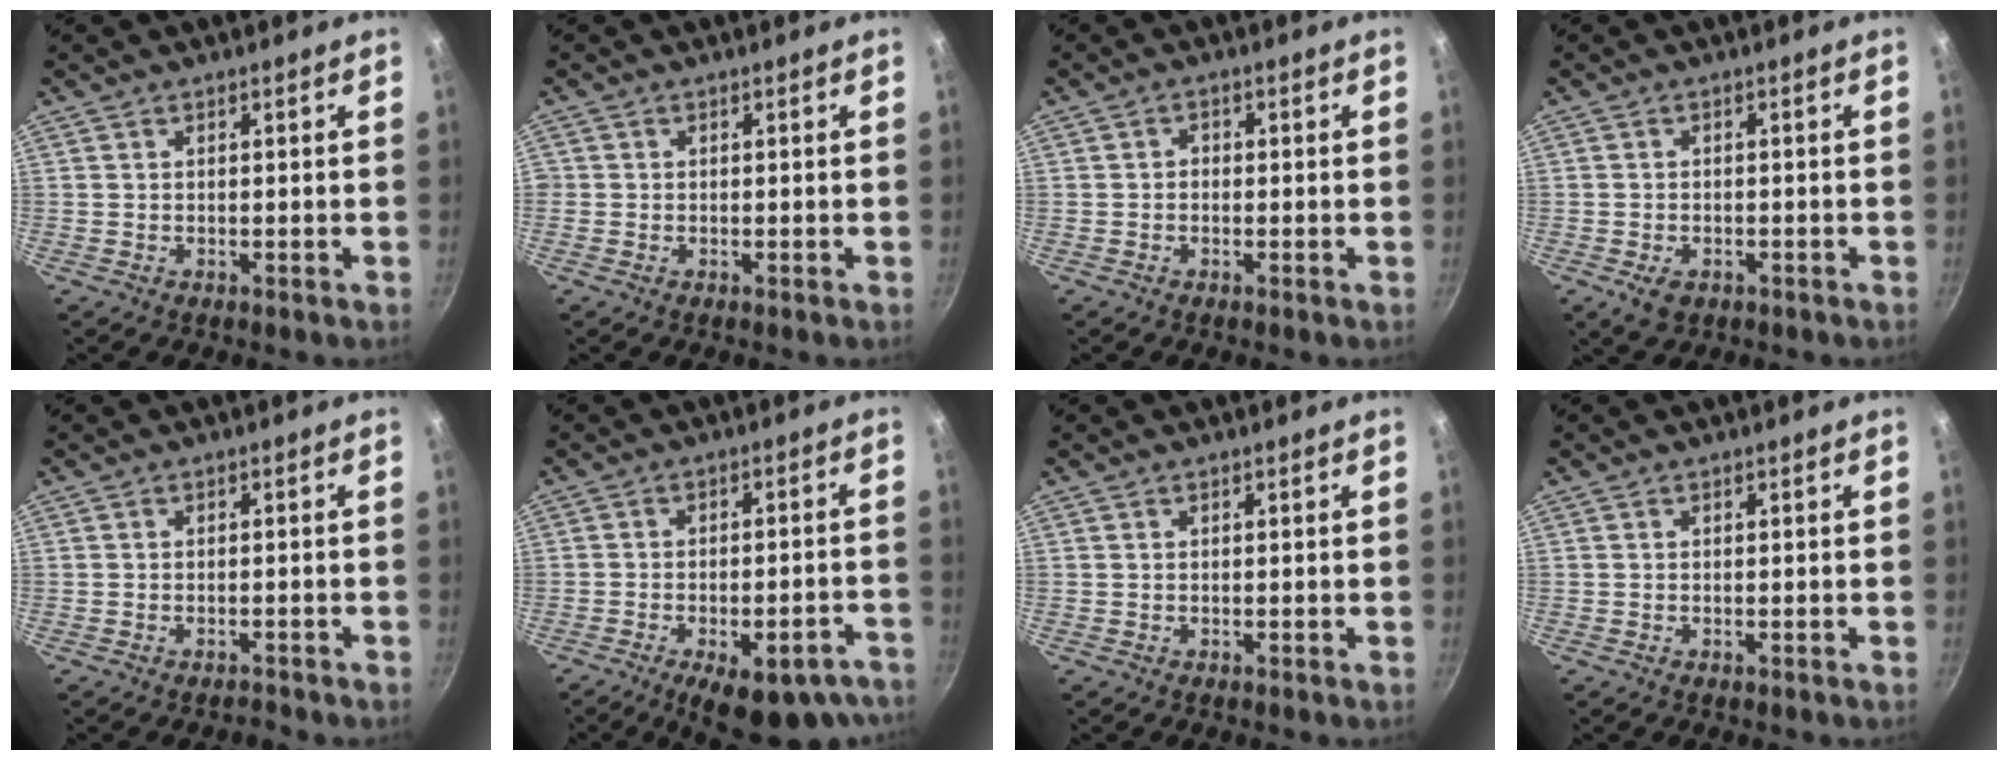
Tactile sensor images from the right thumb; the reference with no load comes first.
{"total": 0.7, "force": [-0.1, 0.7, 0.1], "torque": [0.001, 0.001, -0.005]}
{"total": 1.3, "force": [-0.4, 1.1, 0.6], "torque": [-0.009, 0.006, -0.008]}
{"total": 4.0, "force": [-1.7, 2.6, 2.5], "torque": [-0.042, 0.004, -0.022]}
{"total": 1.3, "force": [-1.2, 0.2, 0.2], "torque": [-0.004, 0.017, -0.013]}
{"total": 16.9, "force": [-10.5, 7.2, 11.2], "torque": [-0.106, 0.030, -0.129]}
{"total": 0.0}
{"total": 0.0}